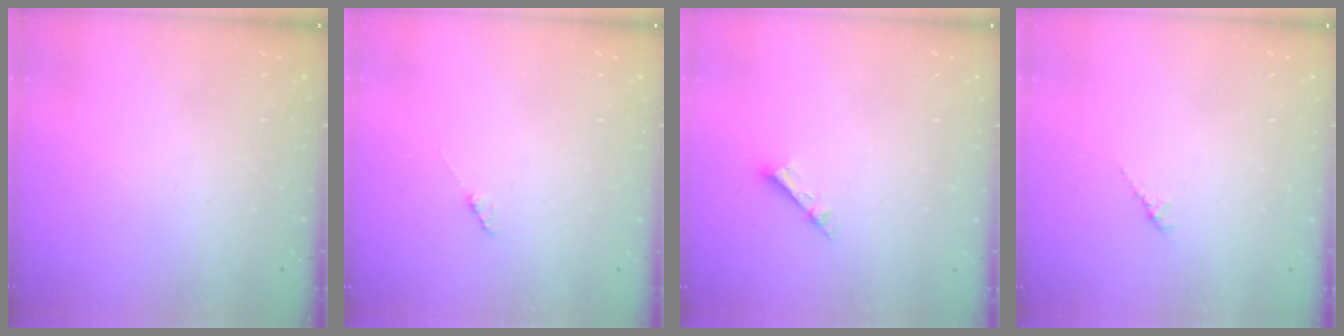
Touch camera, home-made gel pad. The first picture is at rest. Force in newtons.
{"total": 1.4, "press": 1.4, "slide": 0.2}
{"total": 2.6, "press": 2.5, "slide": 0.2}
{"total": 1.5, "press": 1.4, "slide": 0.5}